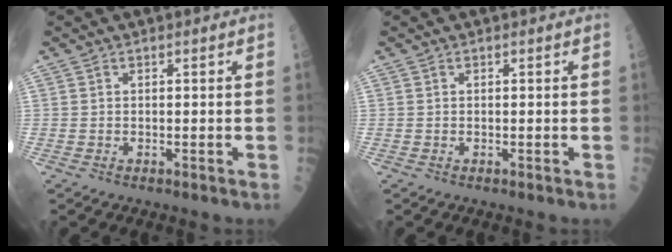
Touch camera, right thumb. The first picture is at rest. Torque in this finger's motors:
{"motor_torque": [-0.02, 0.02, -0.18, -0.07, 0.00]}